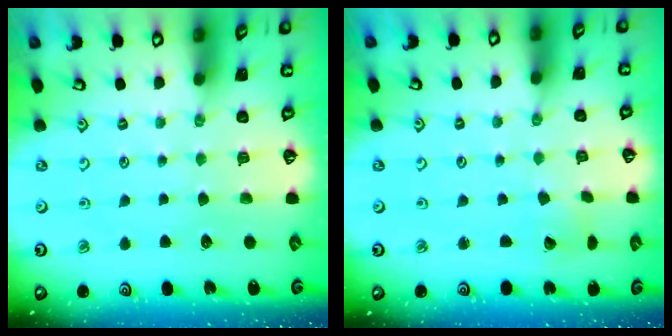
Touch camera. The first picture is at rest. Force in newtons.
{"total": 2.6, "press": 2.6, "slide": 0.1}